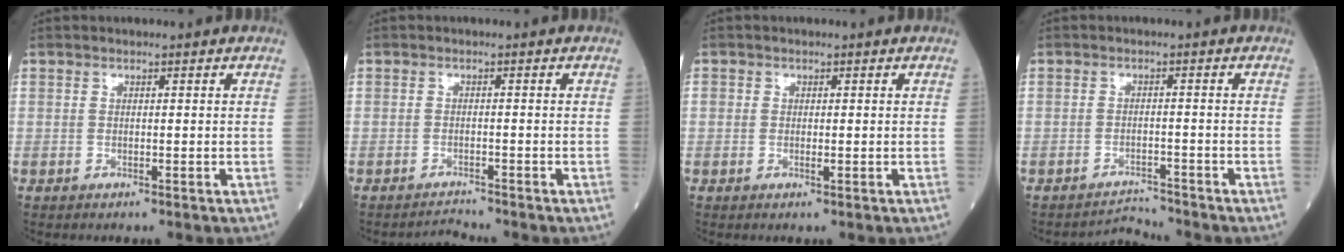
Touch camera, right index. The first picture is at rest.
{"total": 1.7, "force": [-1.5, -0.5, -0.5], "torque": [0.010, -0.014, -0.022]}
{"total": 1.1, "force": [-0.1, 0.8, 0.8], "torque": [-0.011, 0.000, -0.004]}
{"total": 2.7, "force": [-2.4, -0.4, -1.1], "torque": [0.020, -0.005, -0.034]}